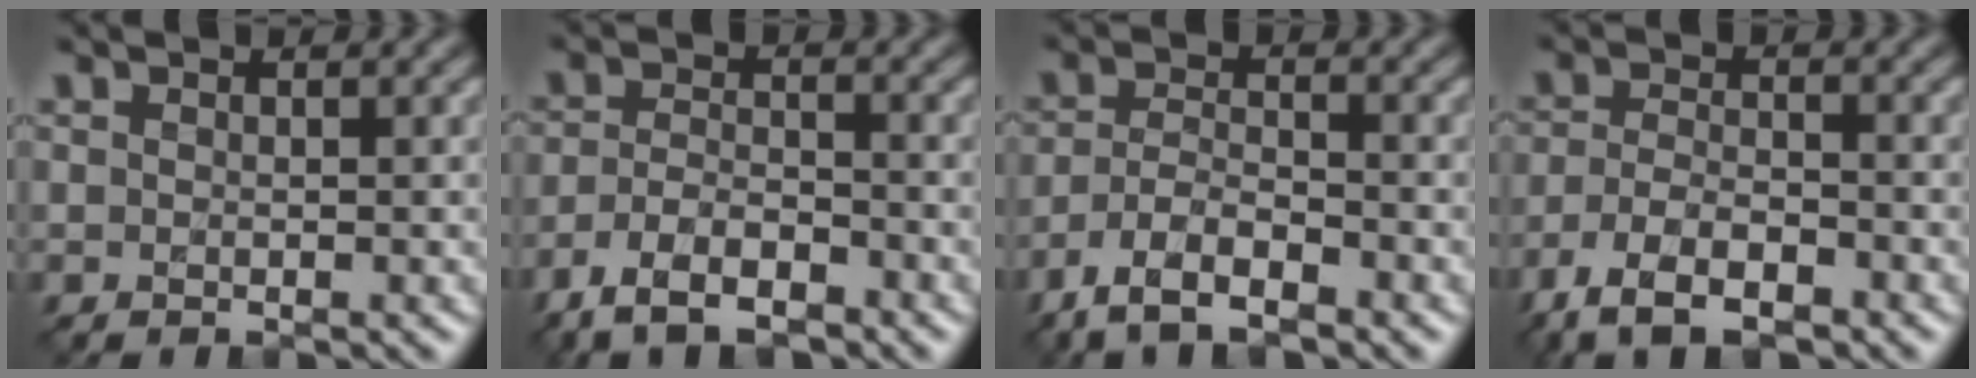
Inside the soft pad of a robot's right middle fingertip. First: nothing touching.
{"total": 5.4, "force": [-3.9, 2.1, 3.2], "torque": [-0.064, -0.004, -0.078]}
{"total": 4.9, "force": [-3.6, 1.6, 3.0], "torque": [-0.061, -0.004, -0.072]}
{"total": 6.0, "force": [-4.1, 2.4, 3.7], "torque": [-0.073, -0.006, -0.082]}